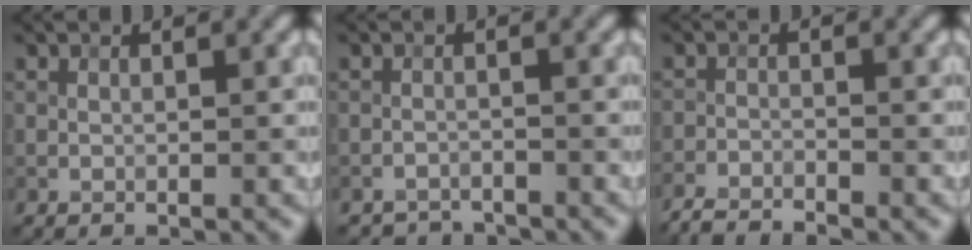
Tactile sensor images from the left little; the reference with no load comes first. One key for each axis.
{"total": 1.8, "fx": -1.7, "fy": 0.3, "fz": -0.5, "tx": 0.018, "ty": 0.000, "tz": -0.033}
{"total": 3.0, "fx": -2.9, "fy": 0.1, "fz": 0.4, "tx": -0.010, "ty": -0.007, "tz": -0.061}